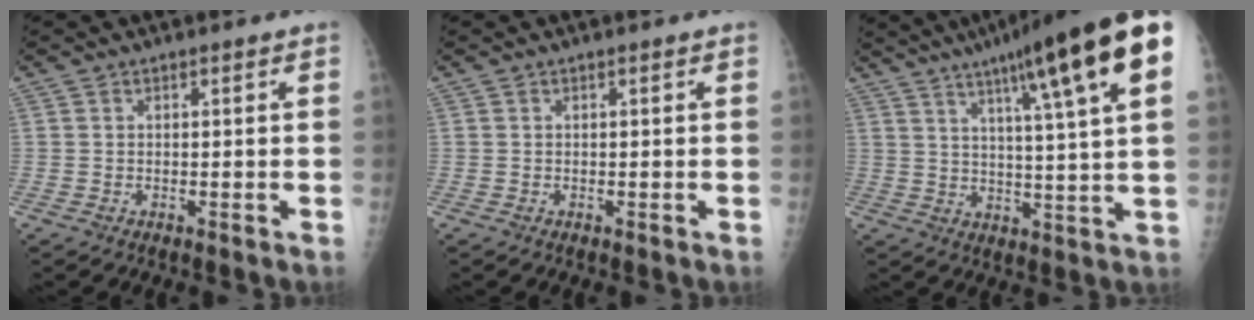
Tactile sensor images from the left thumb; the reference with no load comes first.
{"total": 0.0}
{"total": 19.5, "force": [10.3, 1.3, 16.5], "torque": [-0.238, -0.018, 0.142]}